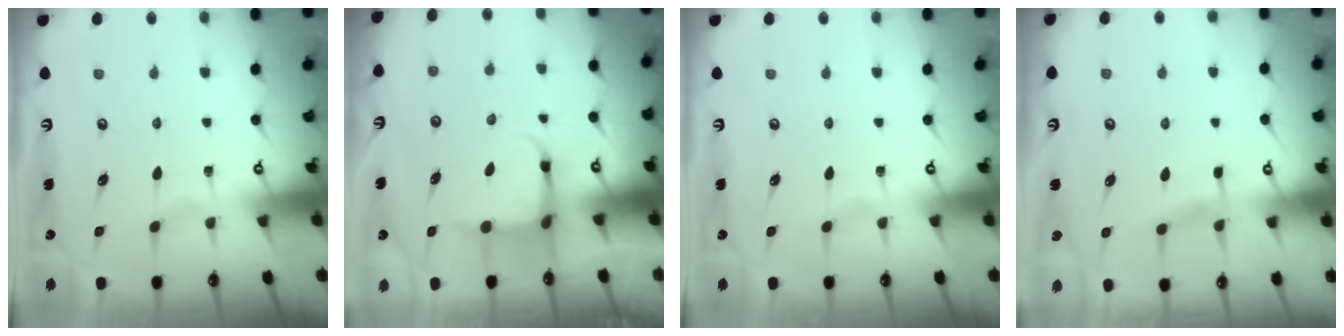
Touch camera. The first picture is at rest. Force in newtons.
{"total": 4.0, "press": 3.8, "slide": 1.1}
{"total": 0.0}
{"total": 4.6, "press": 4.6, "slide": 0.6}